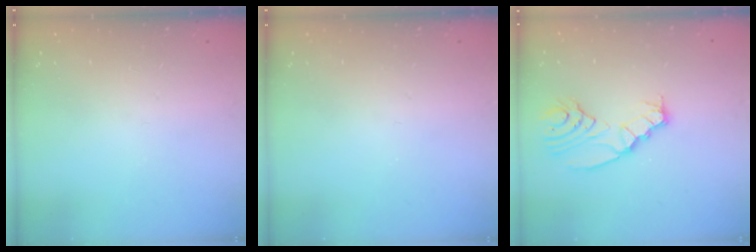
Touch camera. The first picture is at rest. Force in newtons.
{"total": 0.0}
{"total": 8.5, "press": 8.4, "slide": 0.6}